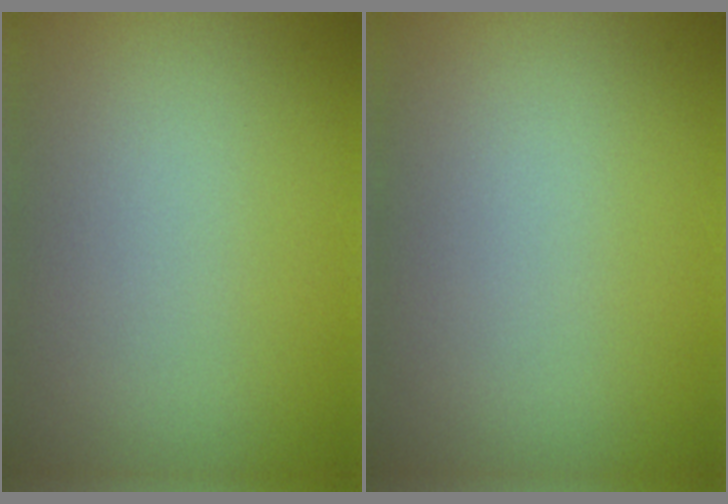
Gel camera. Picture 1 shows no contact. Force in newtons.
{"total": 0.0}